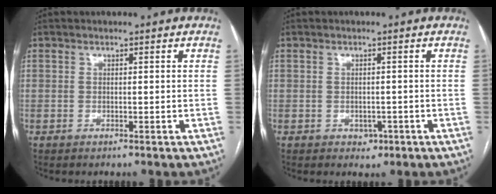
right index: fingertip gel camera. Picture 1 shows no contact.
{"total": 1.8, "force": [-0.8, 1.4, 0.8], "torque": [-0.007, 0.004, -0.004]}